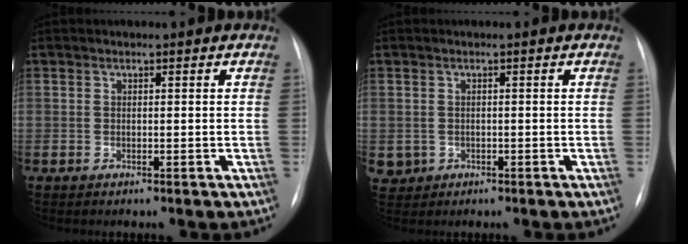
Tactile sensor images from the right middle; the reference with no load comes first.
{"total": 2.4, "force": [-0.6, 2.3, 0.4], "torque": [-0.005, 0.004, -0.002]}